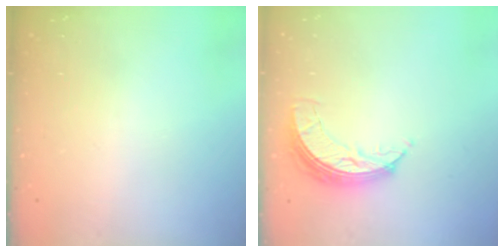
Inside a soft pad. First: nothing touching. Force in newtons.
{"total": 7.2, "press": 7.2, "slide": 0.3}